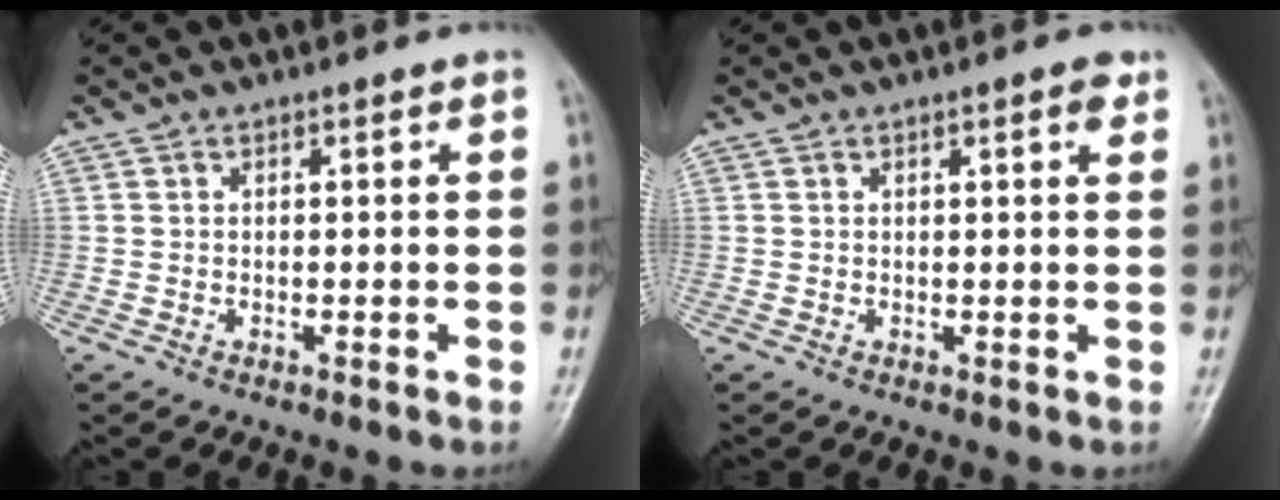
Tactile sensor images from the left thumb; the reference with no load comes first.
{"total": 2.1, "force": [1.1, 0.5, 1.7], "torque": [-0.019, -0.003, 0.013]}